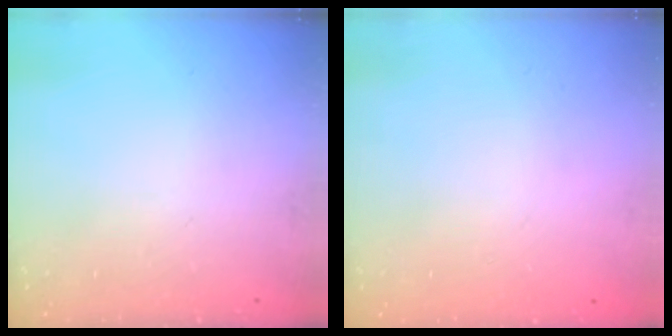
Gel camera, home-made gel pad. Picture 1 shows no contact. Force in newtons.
{"total": 1.8, "press": 1.8, "slide": 0.2}